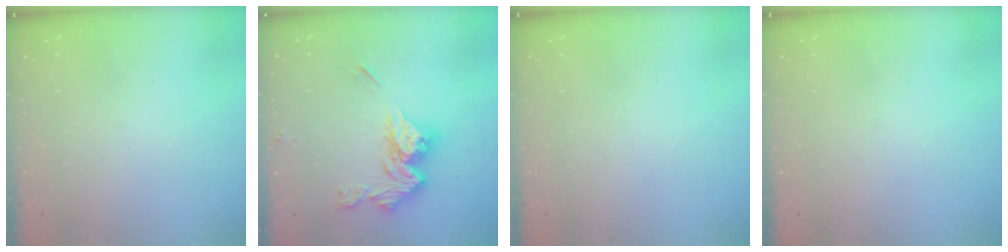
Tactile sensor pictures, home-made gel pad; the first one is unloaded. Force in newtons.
{"total": 14.5, "press": 14.5, "slide": 0.8}
{"total": 0.0}
{"total": 0.0}